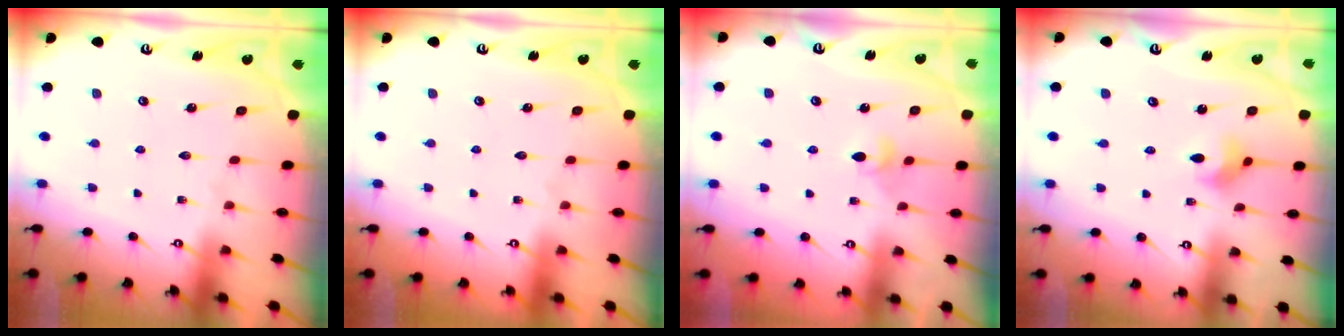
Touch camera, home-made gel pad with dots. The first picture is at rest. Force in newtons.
{"total": 0.0}
{"total": 4.1, "press": 4.0, "slide": 0.9}
{"total": 3.2, "press": 3.2, "slide": 0.5}